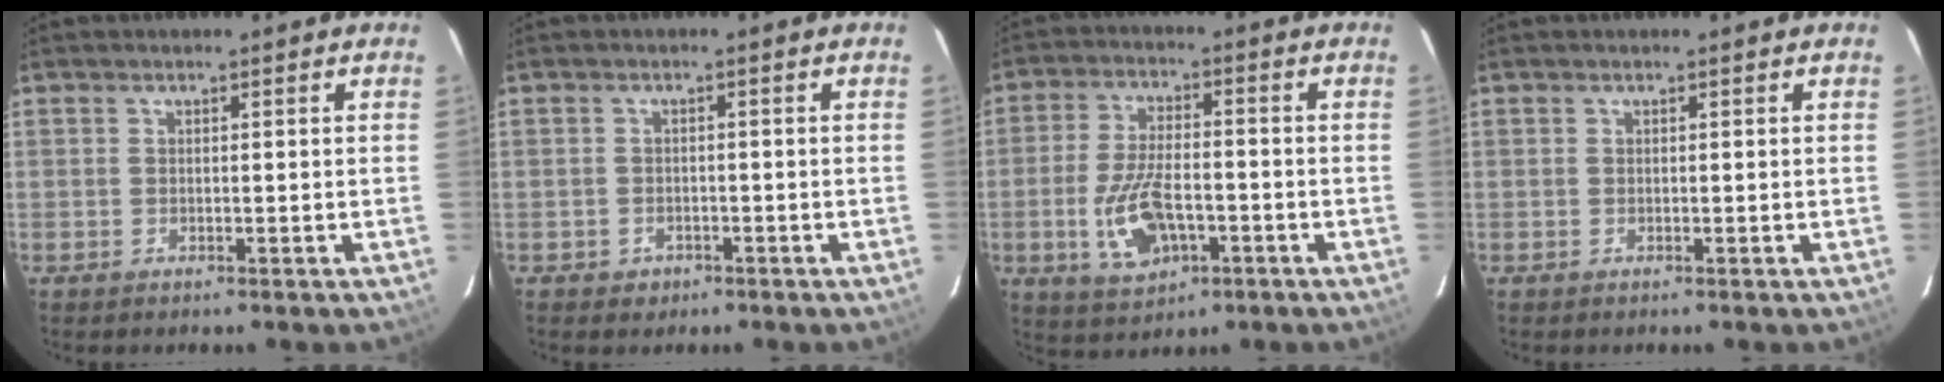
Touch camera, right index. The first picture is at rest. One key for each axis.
{"total": 2.6, "fx": -1.3, "fy": 2.2, "fz": 0.5, "tx": -0.016, "ty": 0.003, "tz": -0.015}
{"total": 11.1, "fx": -3.6, "fy": 5.5, "fz": 9.0, "tx": -0.190, "ty": -0.005, "tz": -0.057}
{"total": 0.0}